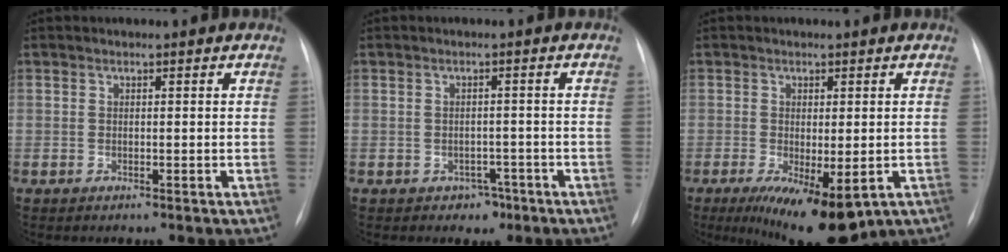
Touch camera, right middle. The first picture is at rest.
{"total": 2.6, "force": [-1.6, 2.0, 0.7], "torque": [-0.004, 0.012, -0.015]}
{"total": 12.0, "force": [-6.1, 4.1, 9.5], "torque": [-0.126, -0.020, -0.084]}